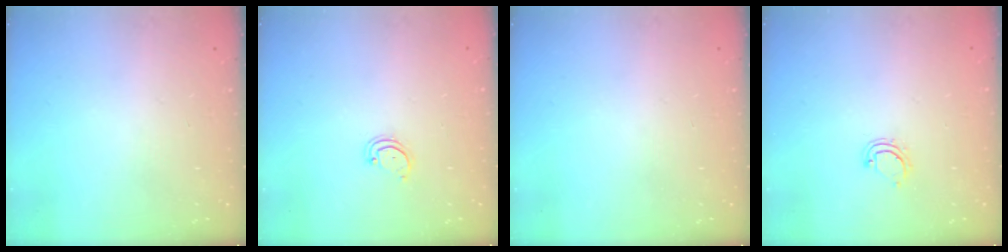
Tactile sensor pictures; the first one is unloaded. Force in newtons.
{"total": 3.0, "press": 3.0, "slide": 0.2}
{"total": 0.0}
{"total": 4.2, "press": 4.2, "slide": 0.4}